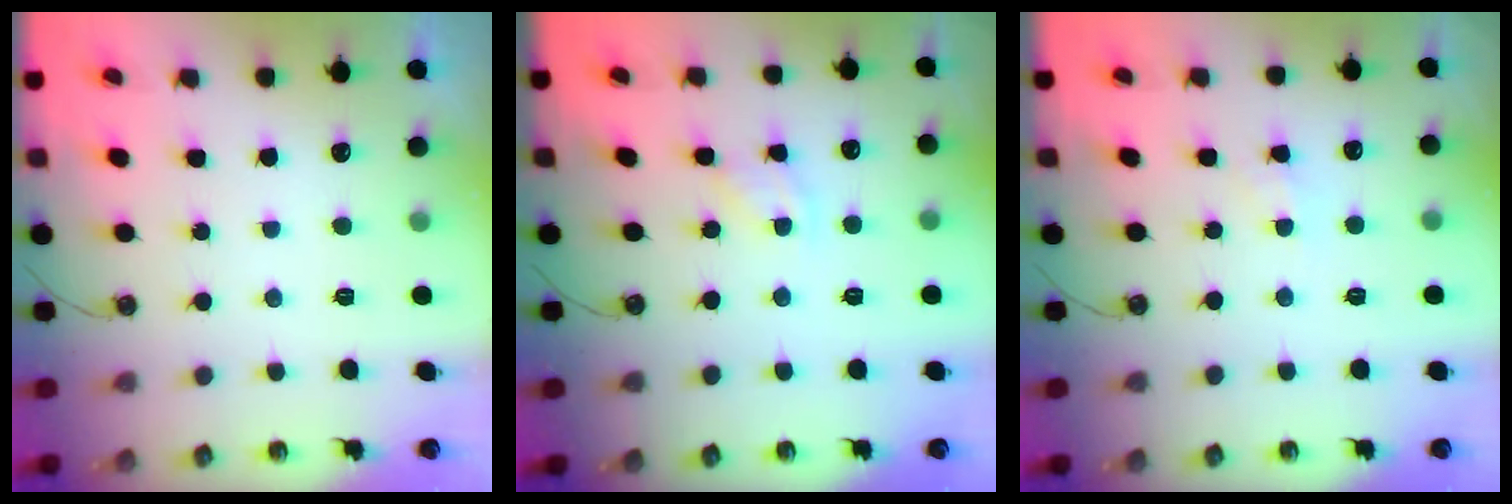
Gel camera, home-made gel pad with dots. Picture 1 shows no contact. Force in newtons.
{"total": 4.4, "press": 4.4, "slide": 0.5}
{"total": 2.7, "press": 2.7, "slide": 0.4}